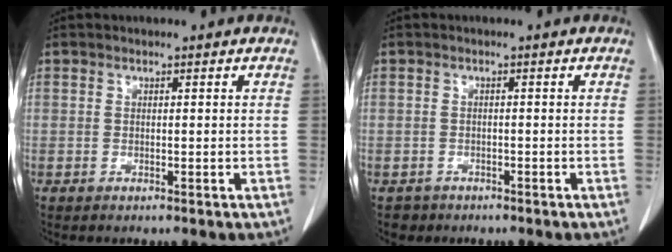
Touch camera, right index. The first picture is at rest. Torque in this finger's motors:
{"motor_torque": [-1.49, -0.34, -1.03, -0.20]}